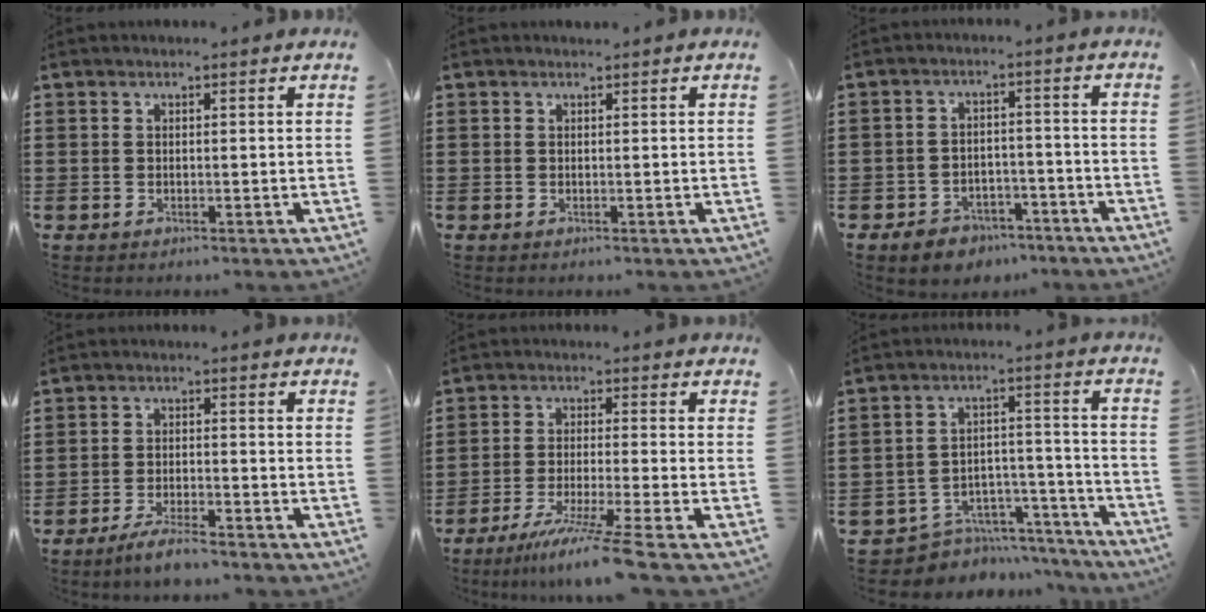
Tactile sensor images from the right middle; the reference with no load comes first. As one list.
[{"total": 0.0}, {"total": 4.1, "force": [-3.8, 1.6, 0.5], "torque": [-0.021, 0.009, -0.079]}, {"total": 3.8, "force": [-3.3, 0.3, 1.8], "torque": [-0.044, -0.002, -0.066]}, {"total": 6.4, "force": [-5.1, -1.3, 3.6], "torque": [-0.068, -0.025, -0.099]}, {"total": 5.5, "force": [-5.0, 2.4, 0.3], "torque": [-0.011, 0.016, -0.099]}]